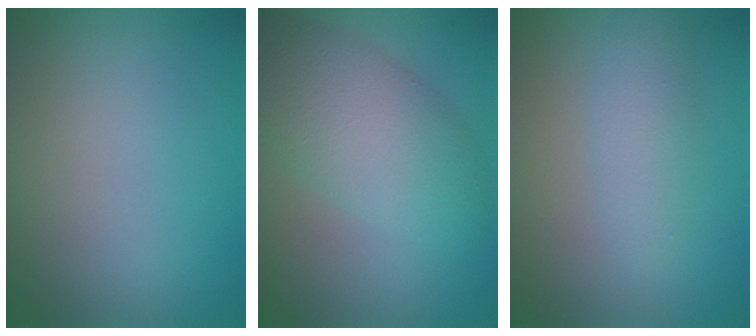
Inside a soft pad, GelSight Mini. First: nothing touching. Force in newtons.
{"total": 6.6, "press": 6.6, "slide": 0.3}
{"total": 2.4, "press": 2.4, "slide": 0.0}